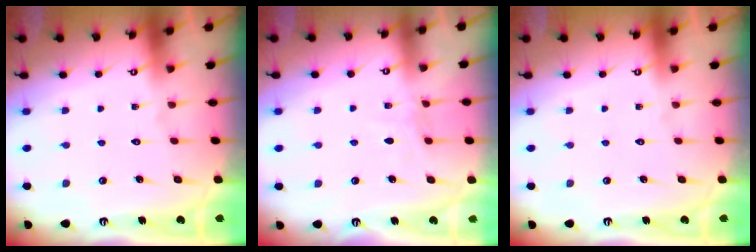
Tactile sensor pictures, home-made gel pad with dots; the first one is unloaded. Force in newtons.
{"total": 3.9, "press": 3.9, "slide": 0.5}
{"total": 0.0}